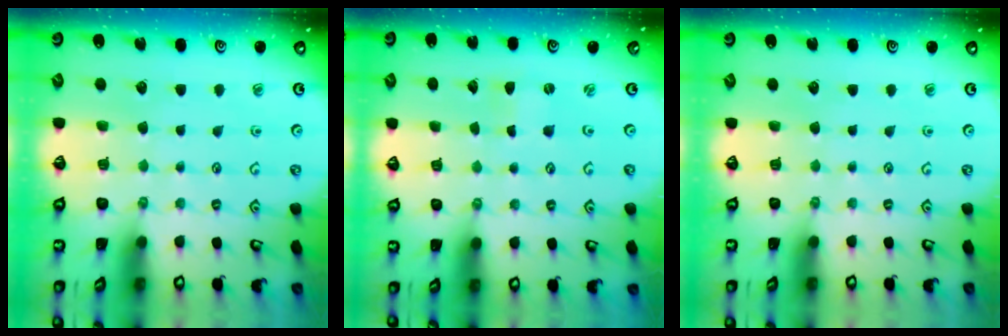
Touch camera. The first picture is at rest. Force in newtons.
{"total": 0.0}
{"total": 0.0}